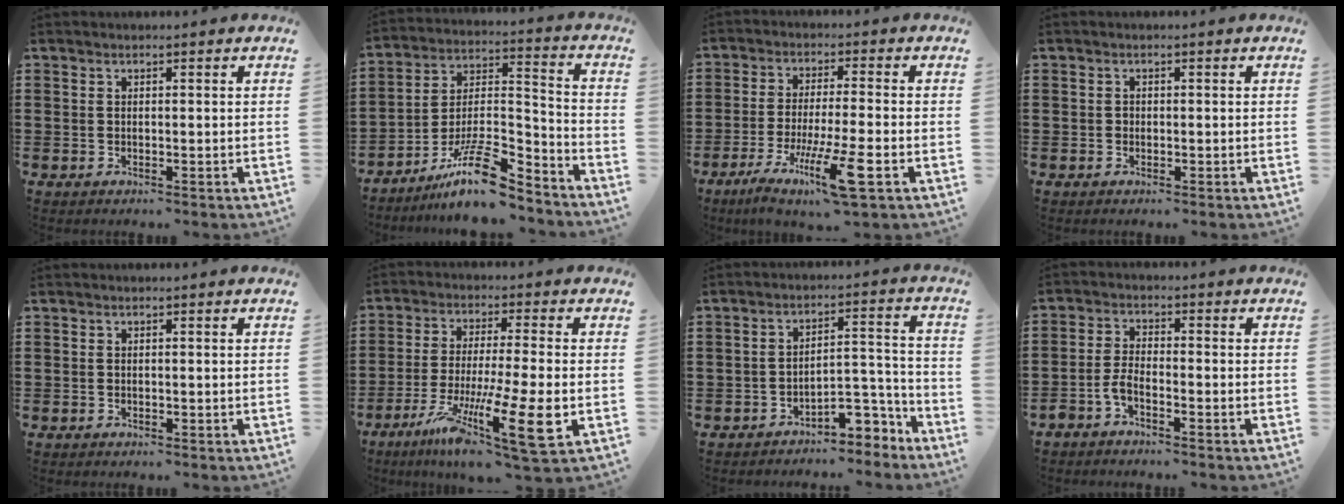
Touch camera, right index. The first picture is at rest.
{"total": 13.5, "force": [-10.0, 3.6, 8.3], "torque": [-0.141, 0.038, -0.182]}
{"total": 10.3, "force": [-4.9, 0.8, 9.0], "torque": [-0.179, -0.015, -0.088]}
{"total": 0.6, "force": [-0.2, 0.5, 0.2], "torque": [-0.005, 0.002, -0.005]}
{"total": 0.0}
{"total": 14.1, "force": [-5.7, 1.9, 12.7], "torque": [-0.248, -0.008, -0.097]}
{"total": 6.3, "force": [-5.4, 2.3, 2.3], "torque": [-0.035, 0.015, -0.105]}
{"total": 2.9, "force": [-2.1, 0.8, 1.8], "torque": [-0.050, 0.002, -0.045]}